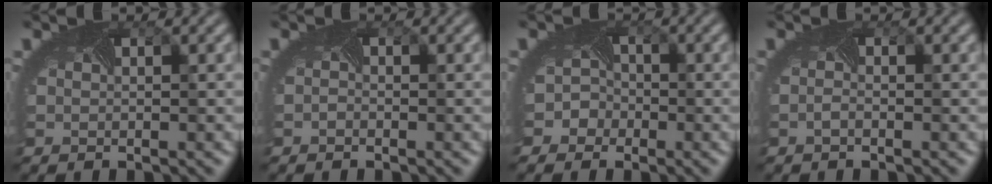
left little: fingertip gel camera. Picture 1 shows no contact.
{"total": 0.6, "force": [-0.5, -0.1, -0.3], "torque": [-0.001, -0.006, -0.013]}
{"total": 2.7, "force": [-1.7, 2.1, -0.1], "torque": [0.021, 0.005, -0.031]}
{"total": 0.7, "force": [-0.7, -0.2, -0.1], "torque": [-0.004, -0.003, -0.015]}